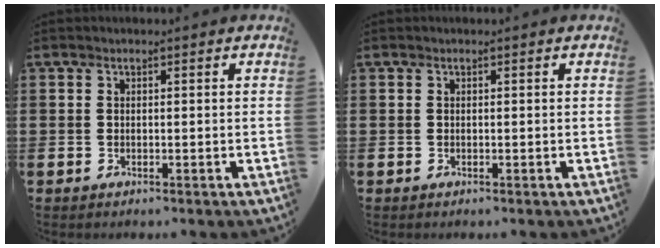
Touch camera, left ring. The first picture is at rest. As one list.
[{"total": 0.0}]